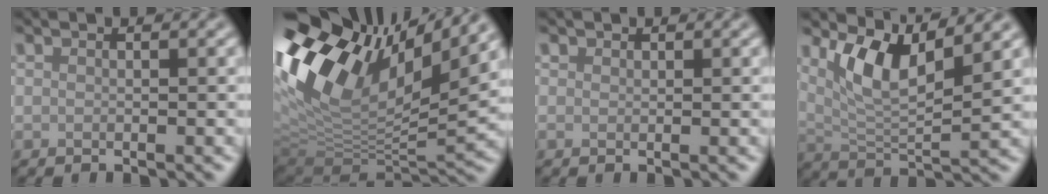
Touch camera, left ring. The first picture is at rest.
{"total": 15.4, "force": [4.9, 8.1, 12.2], "torque": [-0.254, 0.025, 0.076]}
{"total": 0.6, "force": [-0.3, 0.5, 0.2], "torque": [-0.005, -0.003, -0.009]}
{"total": 5.7, "force": [2.2, 2.3, 4.8], "torque": [-0.097, -0.014, 0.041]}